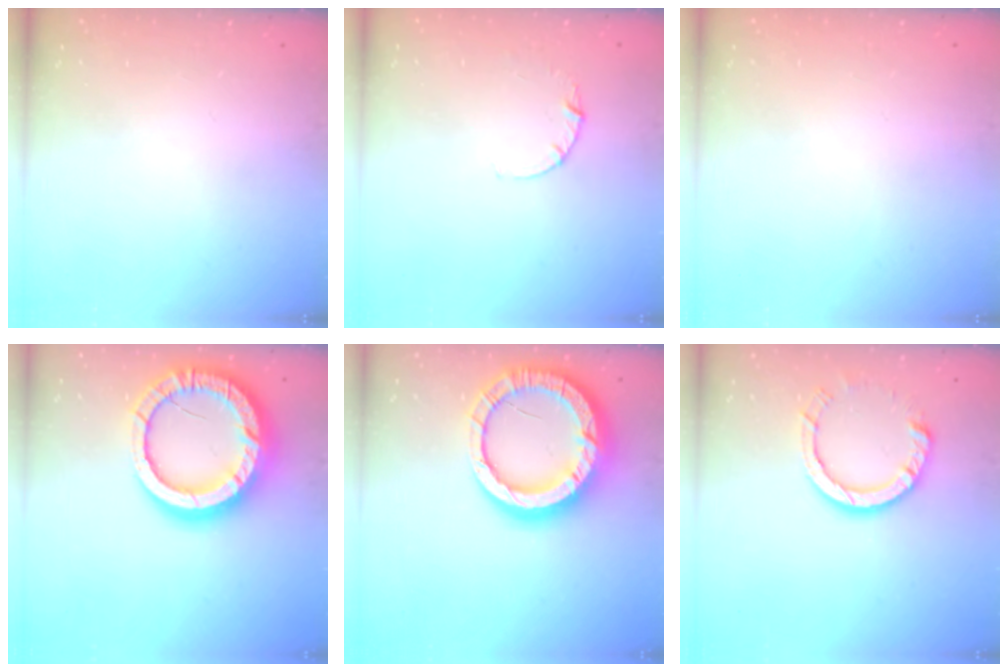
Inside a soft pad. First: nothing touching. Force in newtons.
{"total": 2.8, "press": 2.8, "slide": 0.3}
{"total": 2.4, "press": 2.4, "slide": 0.2}
{"total": 22.5, "press": 22.4, "slide": 2.0}
{"total": 21.5, "press": 21.5, "slide": 1.8}
{"total": 9.1, "press": 9.1, "slide": 0.7}